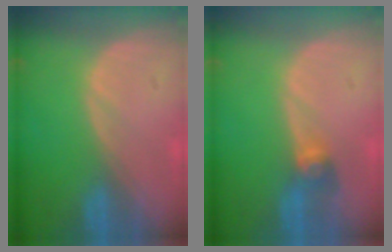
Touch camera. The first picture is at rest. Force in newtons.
{"total": 2.7, "press": 2.7, "slide": 0.3}